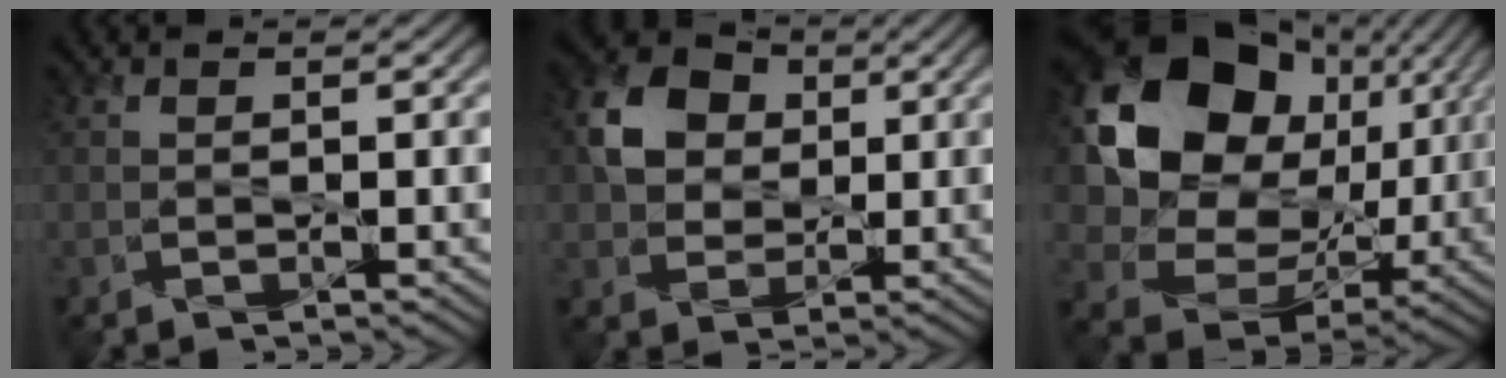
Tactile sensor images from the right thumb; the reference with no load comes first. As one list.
[{"total": 6.1, "force": [1.8, 5.3, 2.6], "torque": [-0.063, 0.011, 0.024]}, {"total": 17.6, "force": [5.1, 13.9, 9.4], "torque": [-0.209, 0.012, 0.105]}]